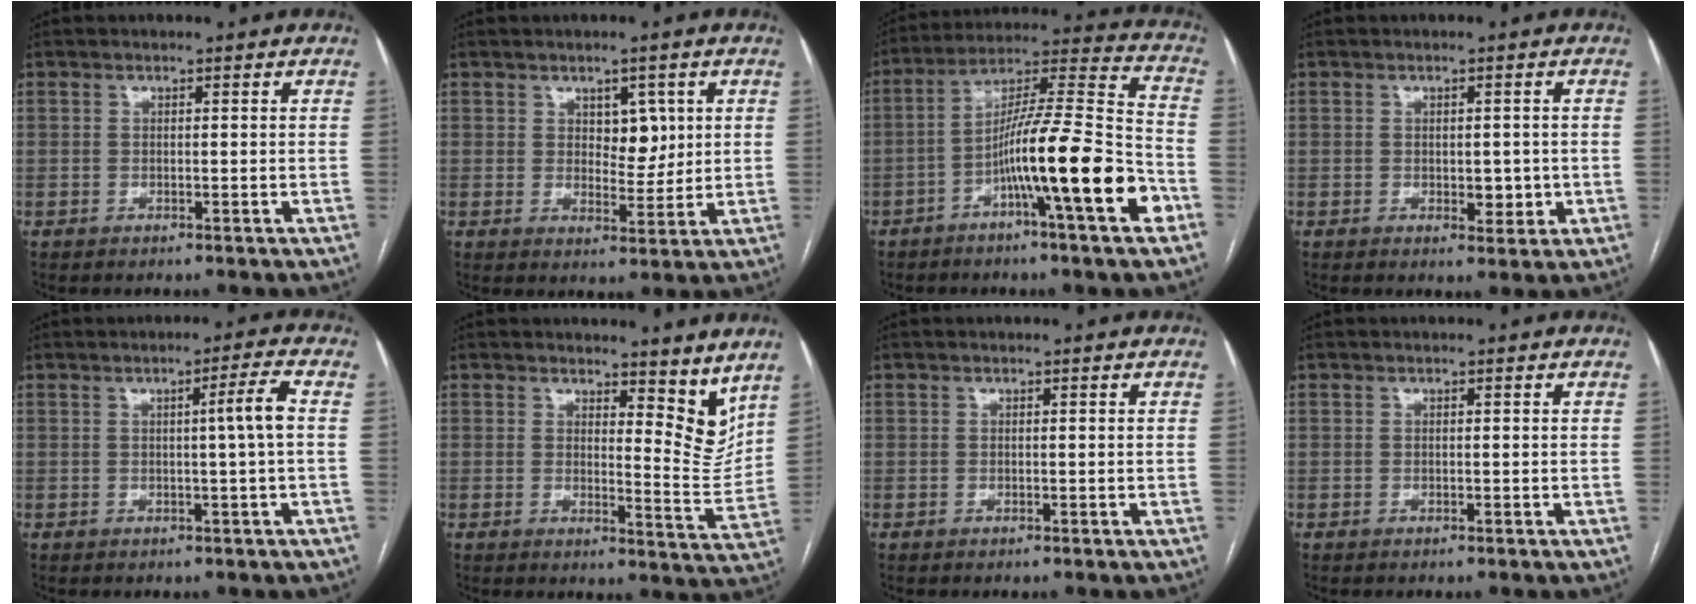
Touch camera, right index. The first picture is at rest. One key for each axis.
{"total": 4.8, "fx": 1.7, "fy": 2.7, "fz": 3.6, "tx": -0.047, "ty": -0.001, "tz": 0.030}
{"total": 17.9, "fx": -6.8, "fy": 0.2, "fz": 16.5, "tx": -0.271, "ty": 0.003, "tz": -0.116}
{"total": 3.3, "fx": -0.4, "fy": 1.8, "fz": 2.7, "tx": -0.031, "ty": -0.001, "tz": 0.001}
{"total": 3.8, "fx": 0.1, "fy": -1.0, "fz": 3.6, "tx": -0.054, "ty": 0.001, "tz": 0.003}
{"total": 7.6, "fx": 6.1, "fy": 2.5, "fz": 3.8, "tx": -0.038, "ty": -0.031, "tz": 0.074}
{"total": 0.0}
{"total": 0.0}